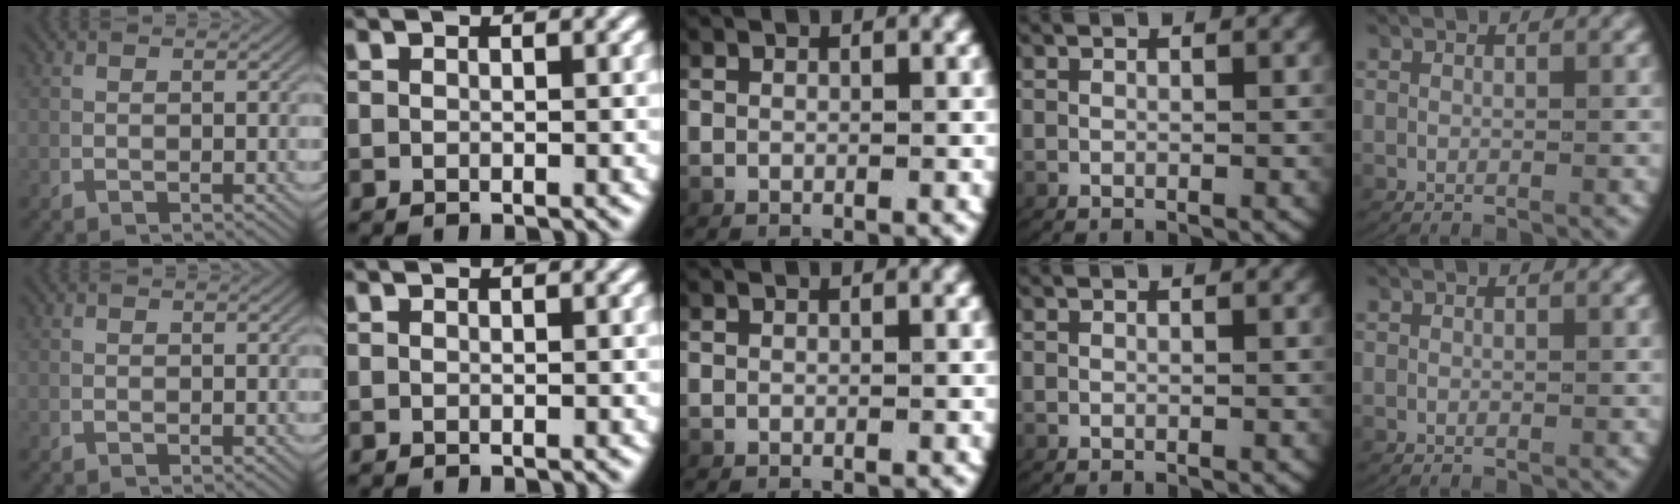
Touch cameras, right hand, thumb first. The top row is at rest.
{}